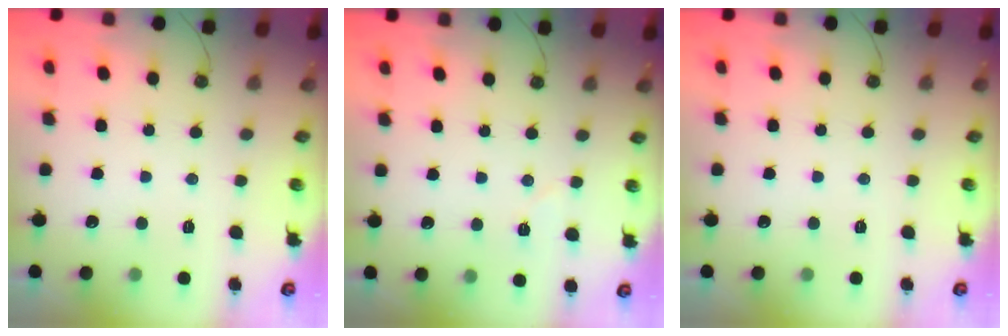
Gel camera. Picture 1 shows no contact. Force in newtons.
{"total": 4.0, "press": 3.9, "slide": 0.8}
{"total": 0.0}